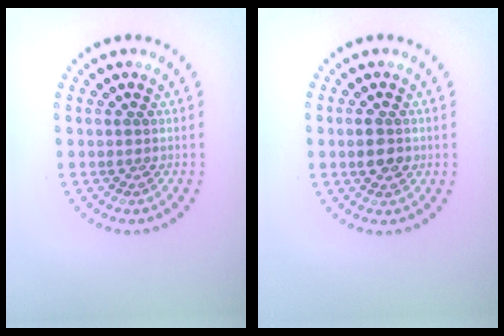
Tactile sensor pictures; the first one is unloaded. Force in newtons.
{"total": 2.4, "press": 2.4, "slide": 0.1}